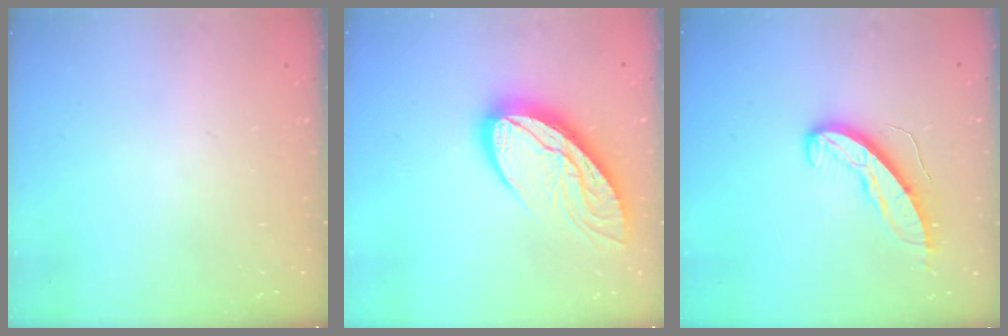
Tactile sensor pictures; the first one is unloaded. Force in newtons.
{"total": 15.7, "press": 15.6, "slide": 1.9}
{"total": 9.3, "press": 9.2, "slide": 0.7}